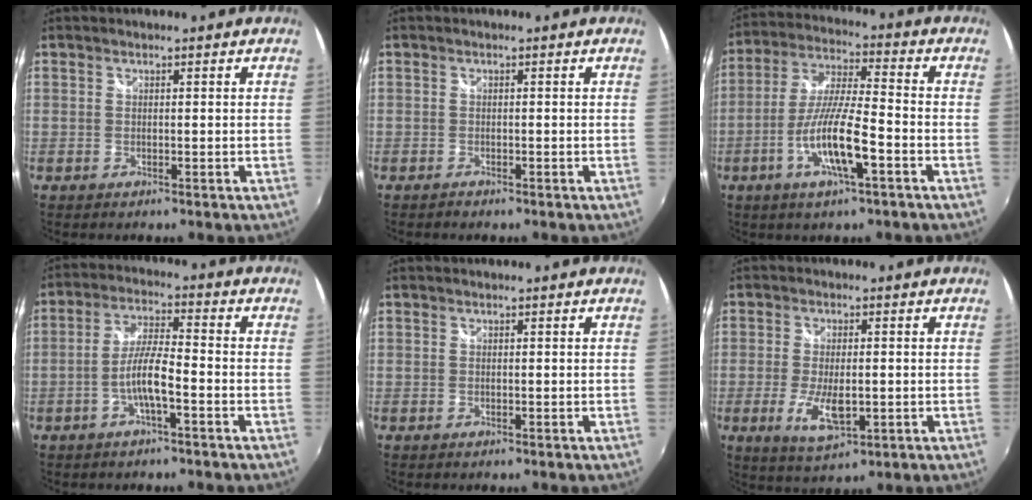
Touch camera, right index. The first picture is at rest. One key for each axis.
{"total": 0.9, "fx": -0.8, "fy": 0.4, "fz": 0.2, "tx": -0.008, "ty": -0.003, "tz": -0.015}
{"total": 12.1, "fx": -4.9, "fy": 1.6, "fz": 10.9, "tx": -0.222, "ty": -0.005, "tz": -0.092}
{"total": 6.5, "fx": -2.7, "fy": 0.6, "fz": 5.9, "tx": -0.120, "ty": 0.008, "tz": -0.048}
{"total": 0.0}
{"total": 7.3, "fx": -1.7, "fy": 2.9, "fz": 6.5, "tx": -0.131, "ty": -0.014, "tz": -0.028}